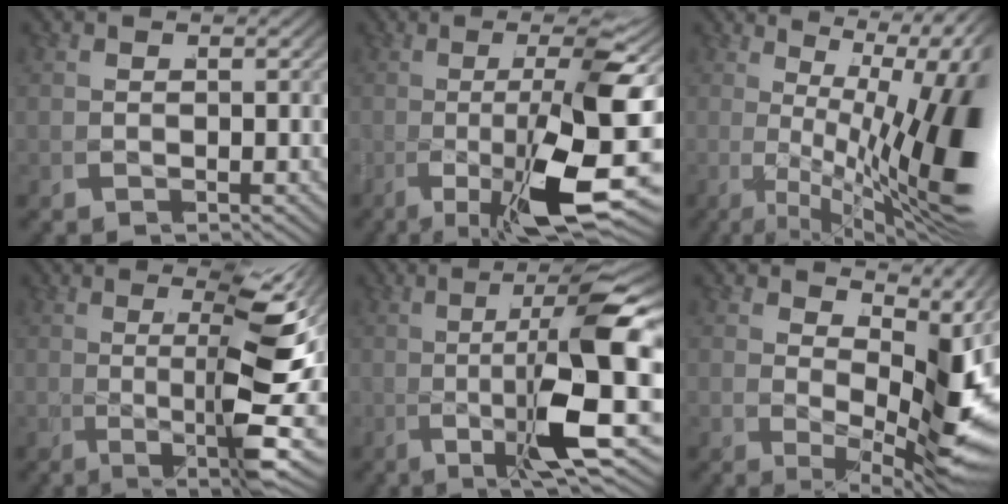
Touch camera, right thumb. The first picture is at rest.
{"total": 13.0, "force": [-1.7, 3.3, 12.4], "torque": [-0.195, -0.007, -0.021]}
{"total": 15.6, "force": [-1.2, 8.3, 13.2], "torque": [-0.181, -0.034, -0.013]}
{"total": 11.0, "force": [1.0, 1.6, 10.8], "torque": [-0.156, 0.007, 0.011]}
{"total": 11.3, "force": [0.5, 2.3, 11.1], "torque": [-0.185, 0.005, 0.000]}
{"total": 7.2, "force": [1.5, 2.6, 6.5], "torque": [-0.086, -0.014, 0.036]}